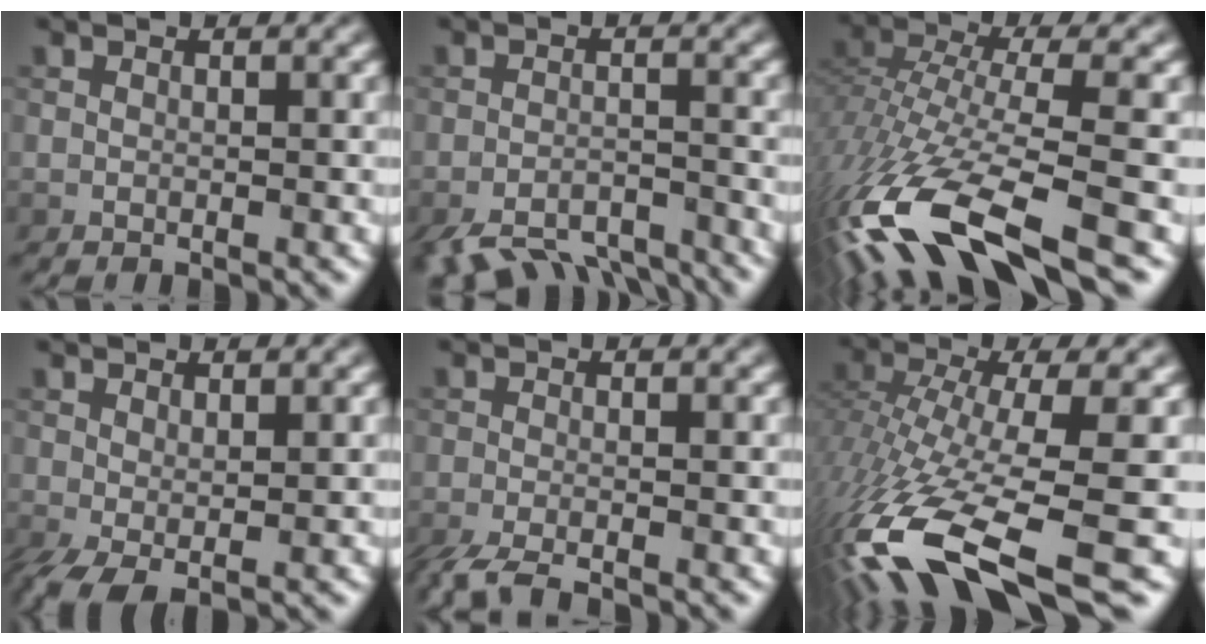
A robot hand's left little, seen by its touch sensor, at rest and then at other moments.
{"total": 8.8, "force": [-7.5, 2.9, 3.6], "torque": [-0.059, -0.026, -0.108]}
{"total": 13.4, "force": [-7.6, 4.2, 10.1], "torque": [-0.232, -0.008, -0.133]}
{"total": 2.6, "force": [-0.3, 1.2, 2.2], "torque": [-0.056, -0.006, -0.004]}
{"total": 3.9, "force": [-3.0, 0.8, 2.4], "torque": [-0.038, -0.010, -0.064]}
{"total": 14.9, "force": [-7.4, 4.5, 12.1], "torque": [-0.270, -0.027, -0.119]}